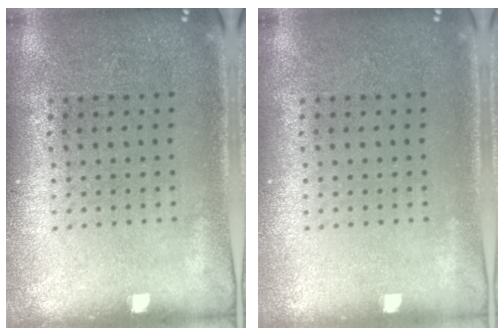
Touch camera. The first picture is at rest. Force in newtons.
{"total": 0.0}